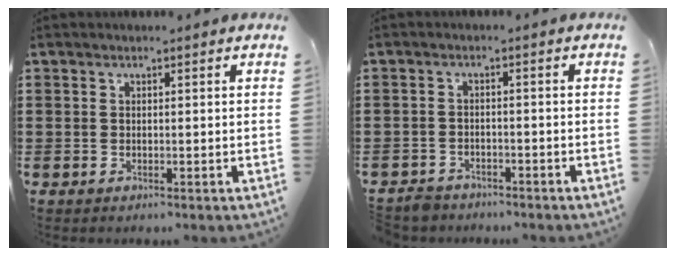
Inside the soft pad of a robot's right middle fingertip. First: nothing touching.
{"total": 2.4, "force": [-2.3, 0.5, -0.2], "torque": [-0.005, 0.001, -0.052]}